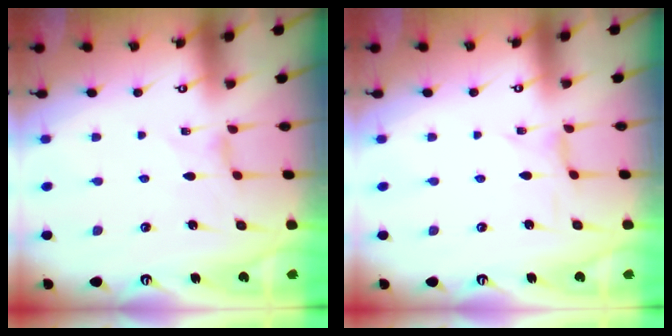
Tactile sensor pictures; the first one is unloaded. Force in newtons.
{"total": 0.0}